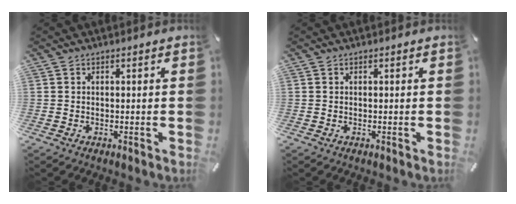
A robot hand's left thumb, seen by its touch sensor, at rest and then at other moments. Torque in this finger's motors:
{"motor_torque": [-0.02, -0.02, 0.04, -0.05, 0.00]}